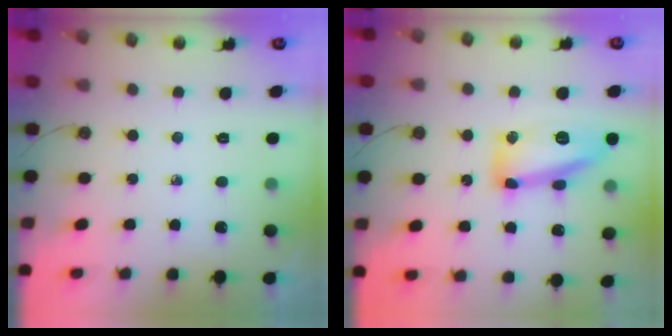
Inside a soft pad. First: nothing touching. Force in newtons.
{"total": 15.2, "press": 15.2, "slide": 1.1}